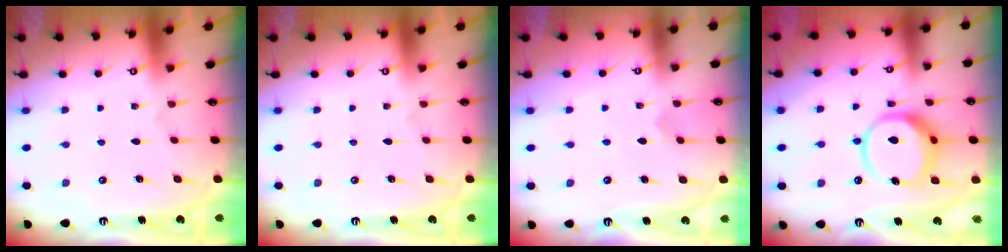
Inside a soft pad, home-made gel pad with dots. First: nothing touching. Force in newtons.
{"total": 0.0}
{"total": 2.7, "press": 2.6, "slide": 0.7}
{"total": 11.8, "press": 11.7, "slide": 1.5}